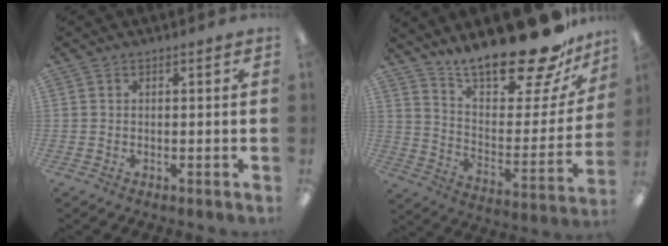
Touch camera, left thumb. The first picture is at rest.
{"total": 23.6, "force": [19.4, 6.7, 11.7], "torque": [-0.171, -0.136, 0.327]}